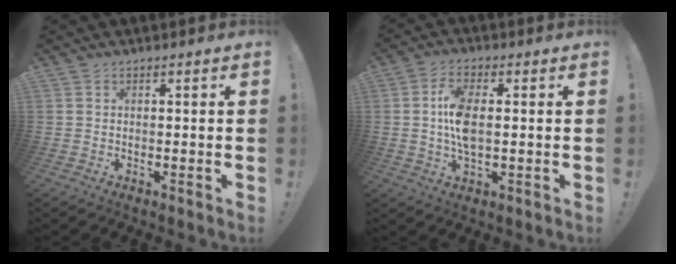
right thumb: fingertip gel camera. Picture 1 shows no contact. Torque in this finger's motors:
{"motor_torque": [1.21, 1.58, 0.58, -0.38, 0.03]}